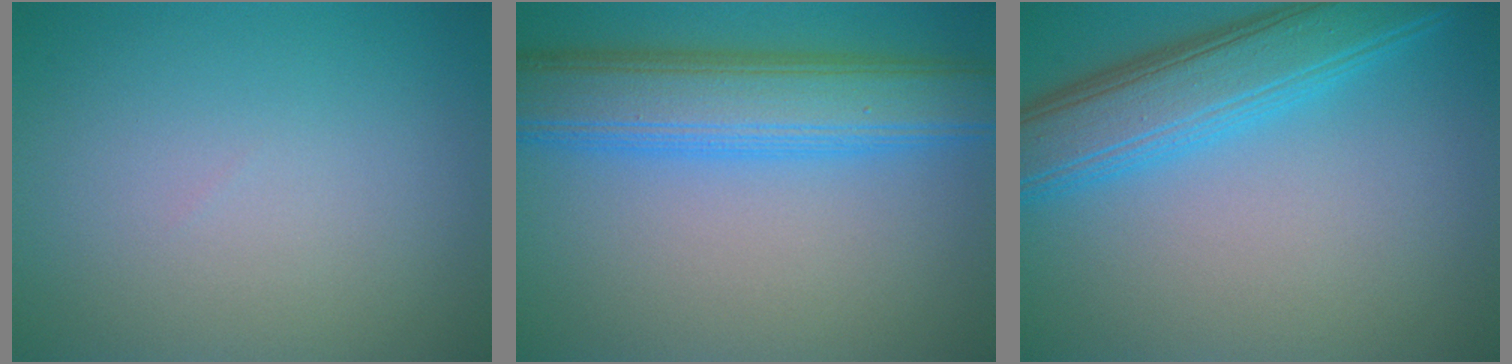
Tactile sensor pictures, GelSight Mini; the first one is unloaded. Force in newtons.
{"total": 8.1, "press": 8.1, "slide": 0.1}
{"total": 6.7, "press": 6.7, "slide": 0.4}